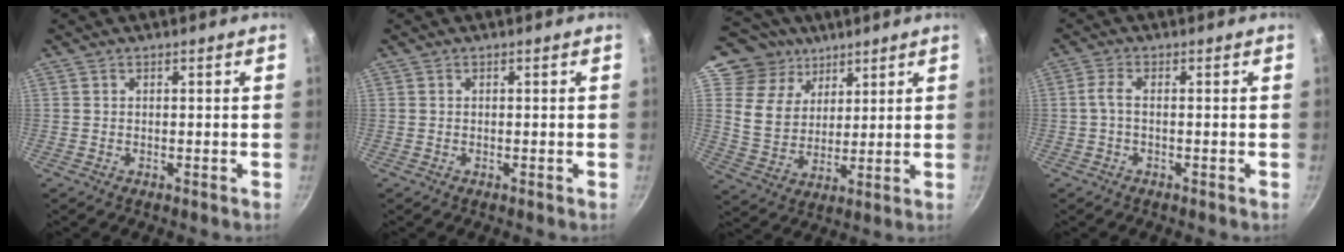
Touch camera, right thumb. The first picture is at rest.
{"total": 0.0}
{"total": 13.6, "force": [7.6, 10.1, 5.0], "torque": [-0.064, -0.025, 0.139]}
{"total": 0.8, "force": [-0.1, 0.5, 0.6], "torque": [-0.012, 0.004, -0.004]}